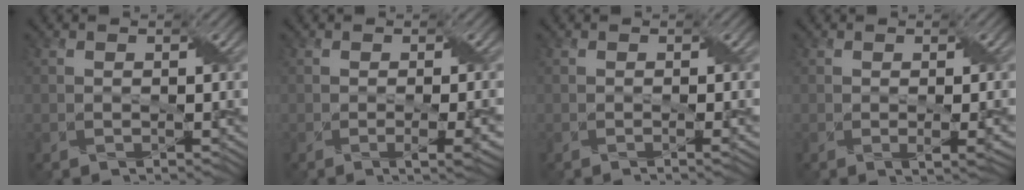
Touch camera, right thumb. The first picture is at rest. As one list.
[{"total": 3.8, "force": [-1.0, 0.9, 3.6], "torque": [-0.056, -0.003, -0.009]}, {"total": 1.3, "force": [-0.3, 0.2, 1.2], "torque": [-0.021, 0.001, -0.007]}, {"total": 2.5, "force": [-0.3, 0.5, 2.4], "torque": [-0.041, 0.000, -0.002]}]